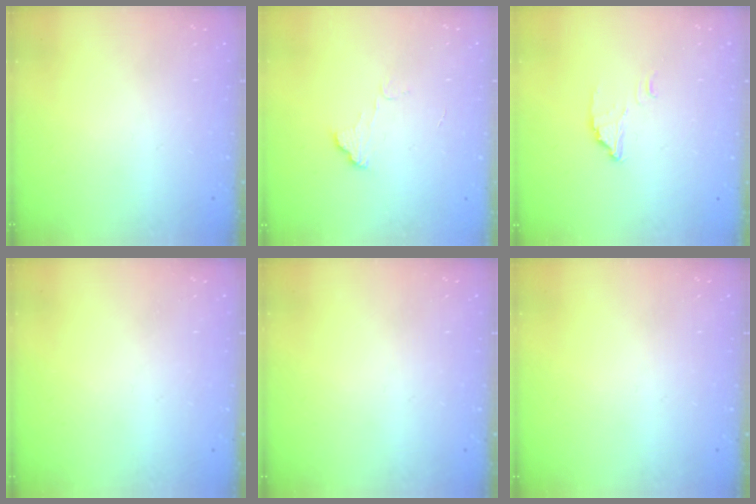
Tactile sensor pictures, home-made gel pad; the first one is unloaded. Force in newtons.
{"total": 5.7, "press": 5.7, "slide": 0.4}
{"total": 2.8, "press": 2.8, "slide": 0.1}
{"total": 0.0}
{"total": 0.0}
{"total": 0.0}